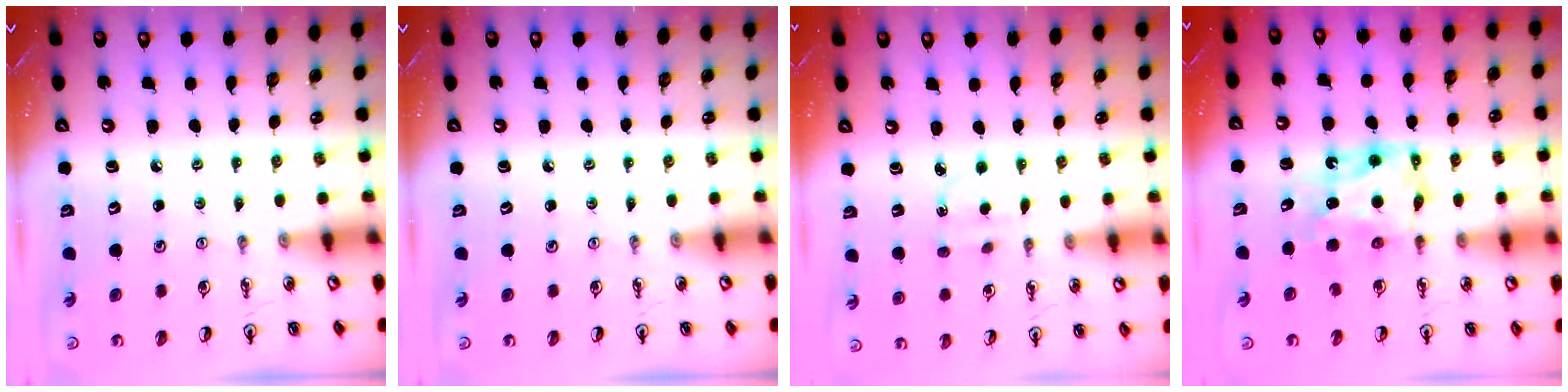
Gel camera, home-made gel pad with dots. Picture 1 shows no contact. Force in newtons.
{"total": 0.0}
{"total": 2.0, "press": 1.9, "slide": 0.7}
{"total": 6.3, "press": 6.3, "slide": 0.4}